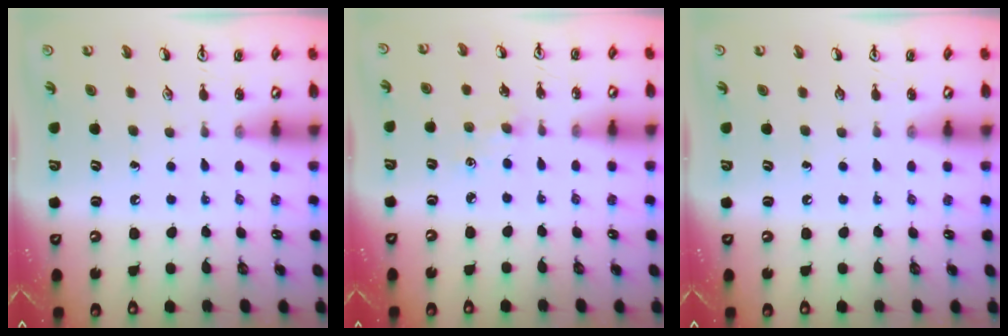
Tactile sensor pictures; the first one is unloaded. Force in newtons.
{"total": 1.9, "press": 1.9, "slide": 0.3}
{"total": 0.0}